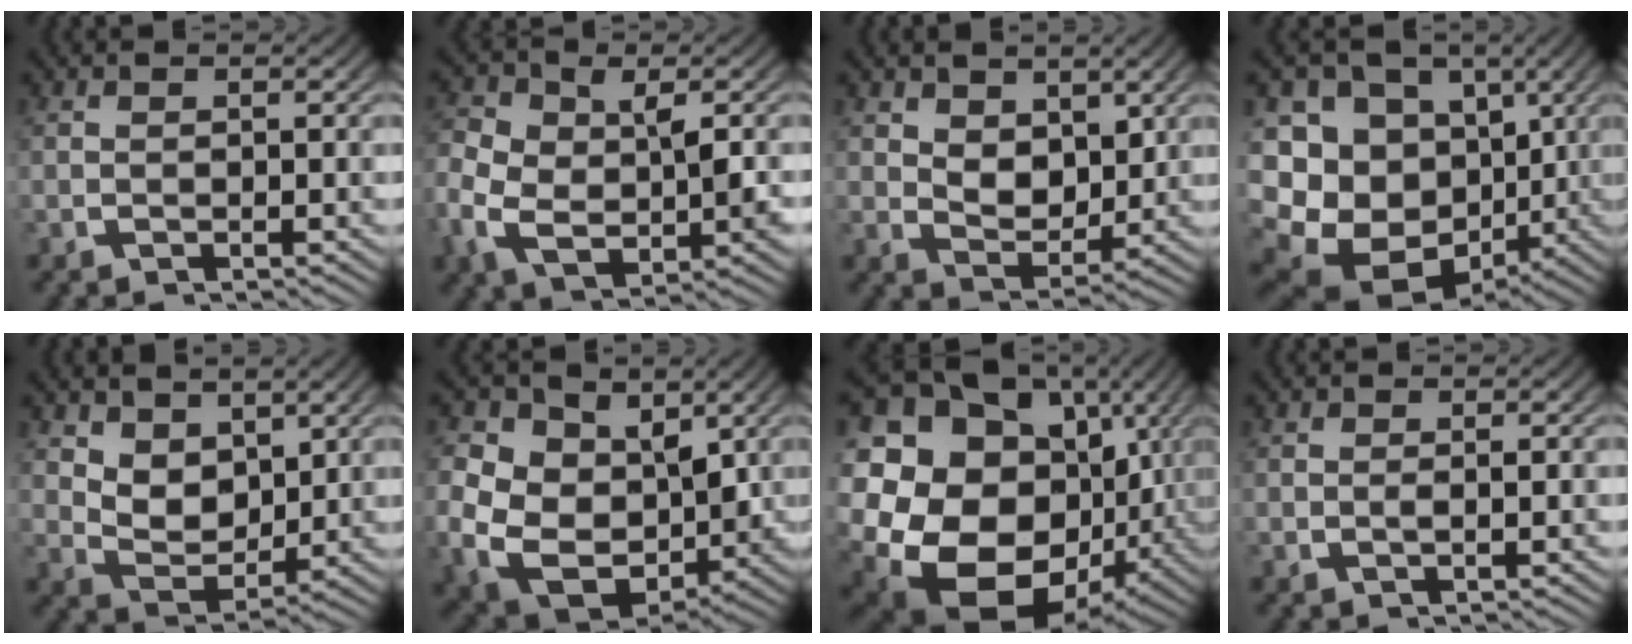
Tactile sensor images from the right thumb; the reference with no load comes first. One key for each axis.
{"total": 7.9, "fx": -1.0, "fy": 5.5, "fz": 5.6, "tx": -0.136, "ty": -0.043, "tz": 0.011}
{"total": 4.0, "fx": 1.4, "fy": 2.6, "fz": 2.6, "tx": -0.056, "ty": -0.032, "tz": 0.040}
{"total": 21.0, "fx": -3.1, "fy": 16.6, "fz": 12.5, "tx": -0.262, "ty": -0.073, "tz": -0.030}
{"total": 4.7, "fx": 1.3, "fy": 3.1, "fz": 3.3, "tx": -0.075, "ty": -0.029, "tz": 0.034}
{"total": 15.2, "fx": -1.5, "fy": 11.4, "fz": 10.0, "tx": -0.247, "ty": -0.086, "tz": 0.006}
{"total": 27.1, "fx": -1.3, "fy": 20.4, "fz": 17.8, "tx": -0.364, "ty": -0.077, "tz": 0.007}
{"total": 0.8, "fx": 0.2, "fy": 0.4, "fz": 0.7, "tx": -0.016, "ty": -0.002, "tz": 0.008}